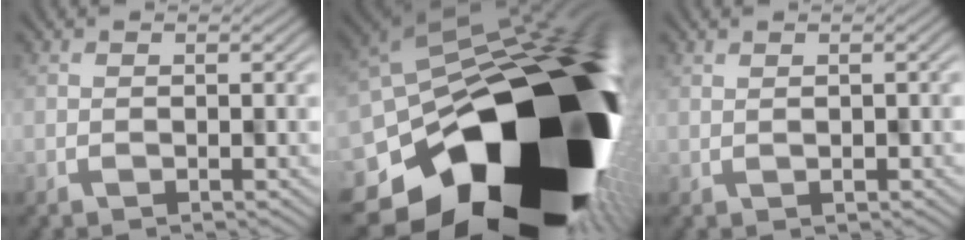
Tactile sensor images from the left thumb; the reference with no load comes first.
{"total": 22.1, "force": [-7.8, 14.1, 15.1], "torque": [-0.240, -0.069, -0.096]}
{"total": 0.9, "force": [0.5, 0.5, 0.7], "torque": [-0.009, -0.001, 0.013]}